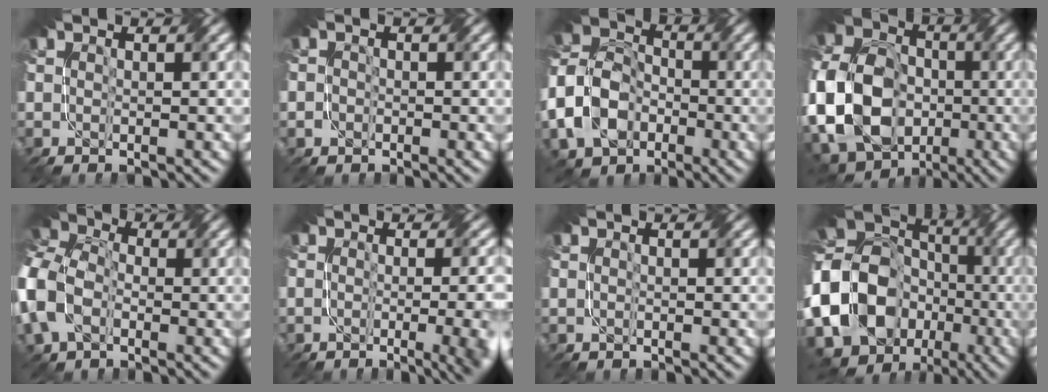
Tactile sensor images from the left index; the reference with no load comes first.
{"total": 1.2, "force": [-0.5, 1.1, 0.0], "torque": [0.003, -0.001, -0.005]}
{"total": 6.9, "force": [-2.7, 5.6, 2.9], "torque": [-0.064, 0.009, -0.061]}
{"total": 14.6, "force": [-2.9, 11.7, 8.4], "torque": [-0.210, -0.002, -0.053]}
{"total": 8.0, "force": [-1.5, 6.0, 5.1], "torque": [-0.135, 0.013, -0.048]}
{"total": 12.5, "force": [-2.4, 6.8, 10.3], "torque": [-0.058, 0.003, -0.002]}
{"total": 0.0}
{"total": 22.6, "force": [-6.7, 20.0, 8.2], "torque": [-0.187, -0.025, -0.147]}